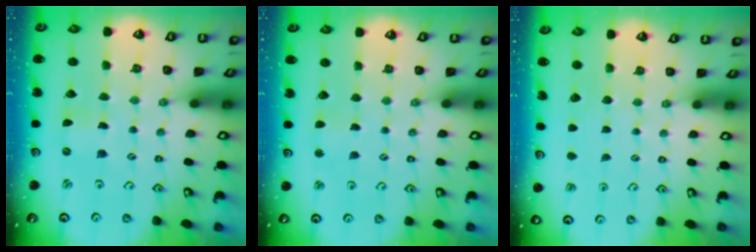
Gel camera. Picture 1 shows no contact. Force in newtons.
{"total": 2.5, "press": 2.5, "slide": 0.4}
{"total": 0.0}